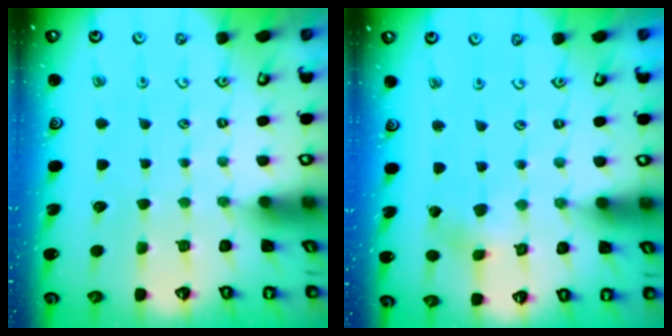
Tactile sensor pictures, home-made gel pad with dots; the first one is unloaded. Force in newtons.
{"total": 1.6, "press": 1.6, "slide": 0.2}